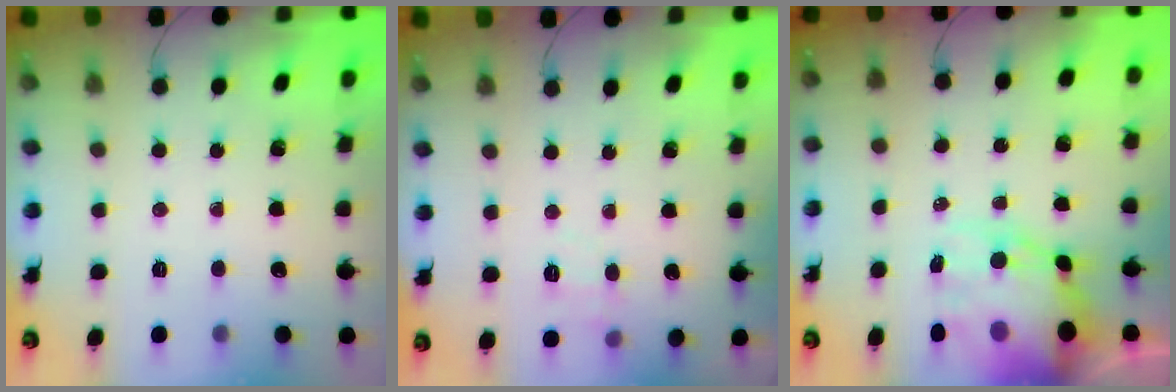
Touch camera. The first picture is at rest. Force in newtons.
{"total": 4.8, "press": 4.4, "slide": 1.7}
{"total": 15.9, "press": 15.4, "slide": 3.8}